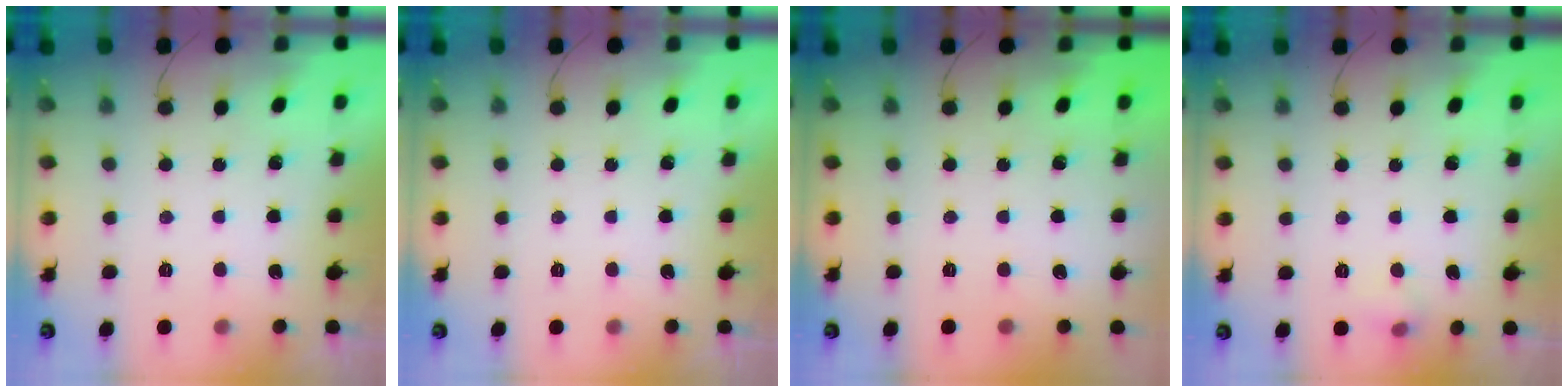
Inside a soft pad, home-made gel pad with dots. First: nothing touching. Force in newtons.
{"total": 0.0}
{"total": 0.0}
{"total": 5.3, "press": 5.1, "slide": 1.5}